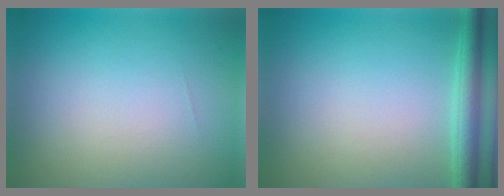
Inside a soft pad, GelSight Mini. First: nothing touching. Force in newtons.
{"total": 3.0, "press": 3.0, "slide": 0.1}